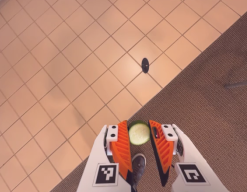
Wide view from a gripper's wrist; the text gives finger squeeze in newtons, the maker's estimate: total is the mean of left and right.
{"total": 8.1, "left": 8.2, "right": 7.9}